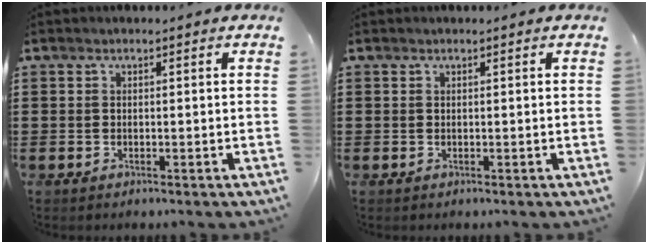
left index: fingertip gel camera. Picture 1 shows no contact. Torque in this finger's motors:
{"motor_torque": [-0.29, 0.48, -0.29, -0.06]}